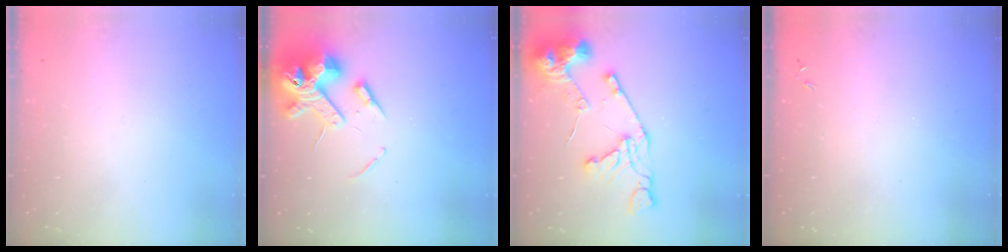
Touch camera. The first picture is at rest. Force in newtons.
{"total": 14.3, "press": 14.1, "slide": 2.0}
{"total": 16.2, "press": 16.1, "slide": 1.8}
{"total": 0.0}